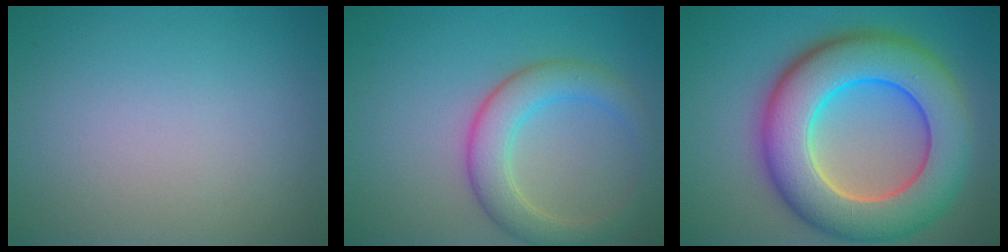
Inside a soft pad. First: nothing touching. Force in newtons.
{"total": 4.6, "press": 4.6, "slide": 0.3}
{"total": 12.3, "press": 12.3, "slide": 0.5}